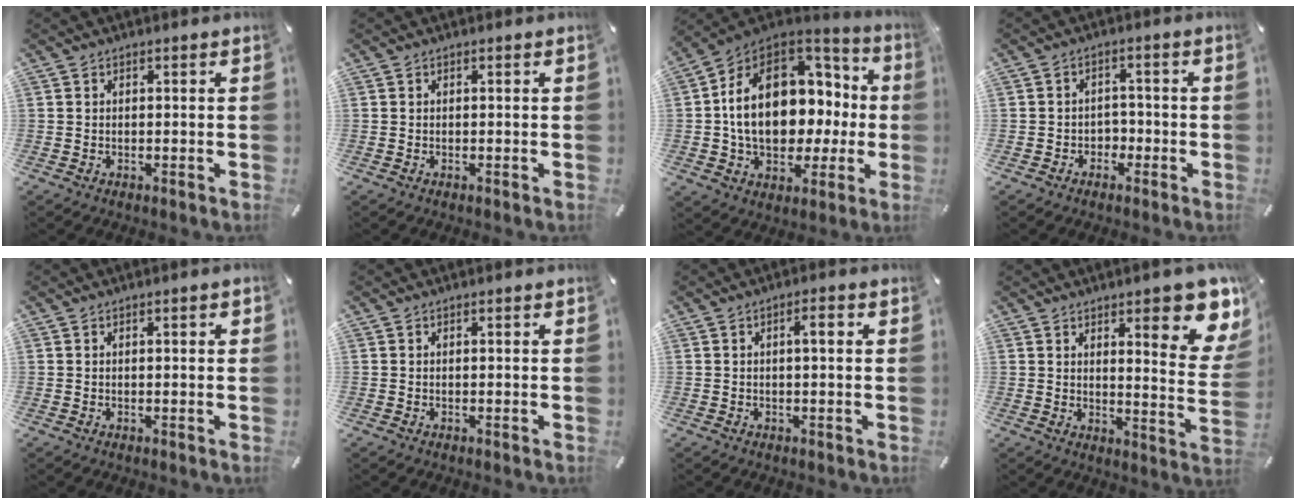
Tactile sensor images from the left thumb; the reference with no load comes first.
{"total": 0.0}
{"total": 22.3, "force": [1.5, 16.0, 15.4], "torque": [-0.265, -0.003, 0.034]}
{"total": 4.3, "force": [-1.3, 4.0, 0.8], "torque": [-0.021, 0.009, -0.025]}
{"total": 1.4, "force": [0.4, 0.3, 1.4], "torque": [-0.018, 0.000, 0.003]}
{"total": 0.0}
{"total": 3.3, "force": [0.6, 0.7, 3.2], "torque": [-0.053, 0.002, 0.006]}
{"total": 14.8, "force": [8.5, 3.9, 11.4], "torque": [-0.139, -0.063, 0.134]}